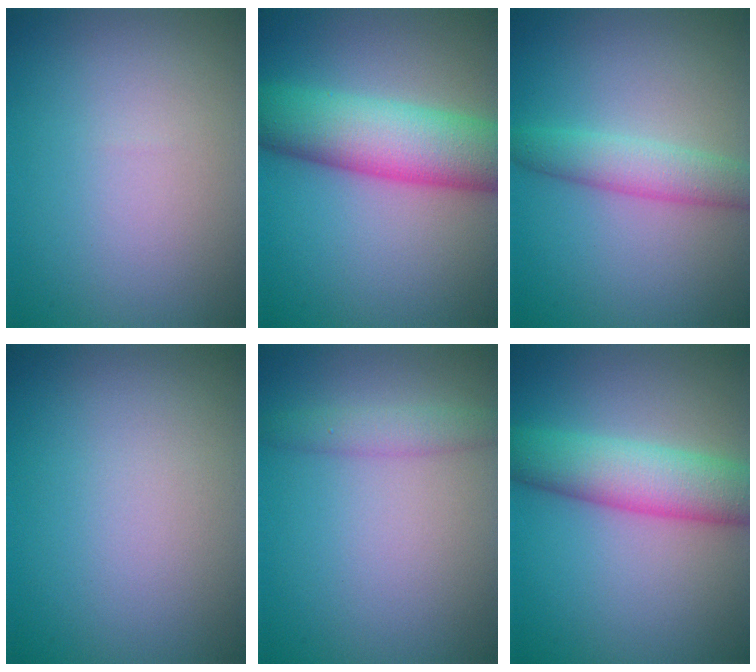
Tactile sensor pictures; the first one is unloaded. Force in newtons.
{"total": 8.9, "press": 8.9, "slide": 0.2}
{"total": 3.3, "press": 3.3, "slide": 0.1}
{"total": 0.0}
{"total": 2.0, "press": 2.0, "slide": 0.0}
{"total": 6.3, "press": 6.3, "slide": 0.1}